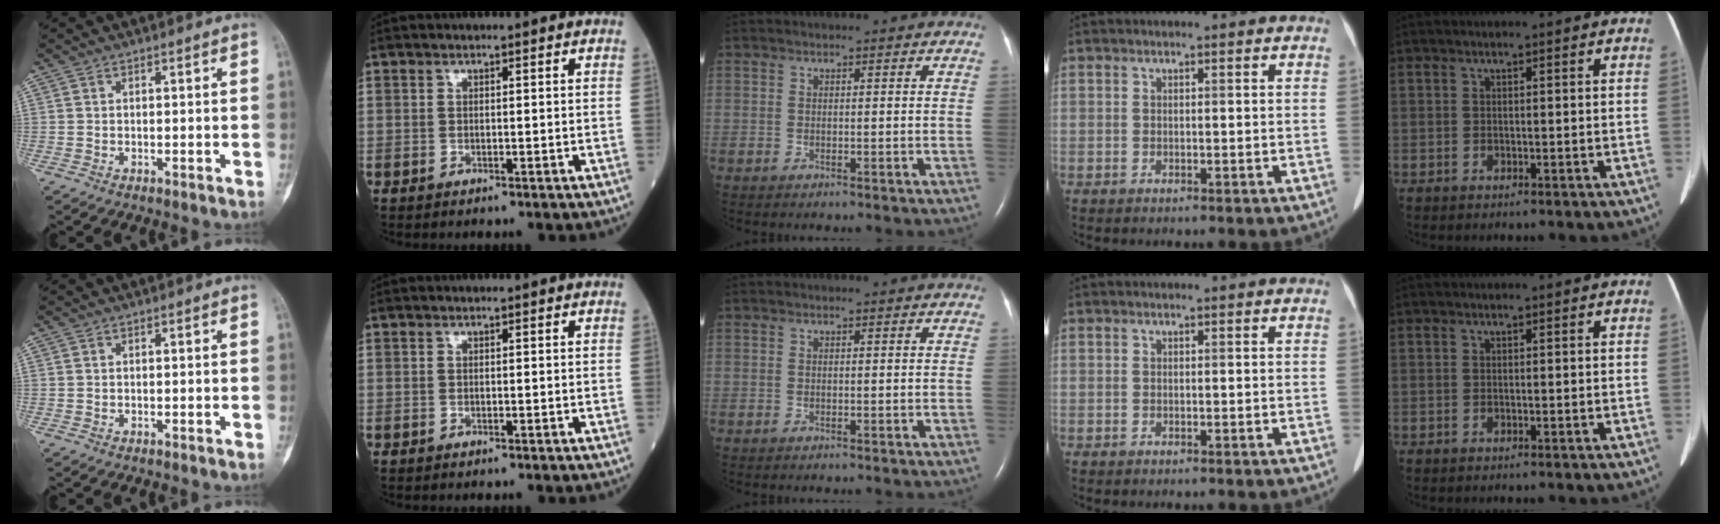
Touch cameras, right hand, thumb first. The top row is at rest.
{}